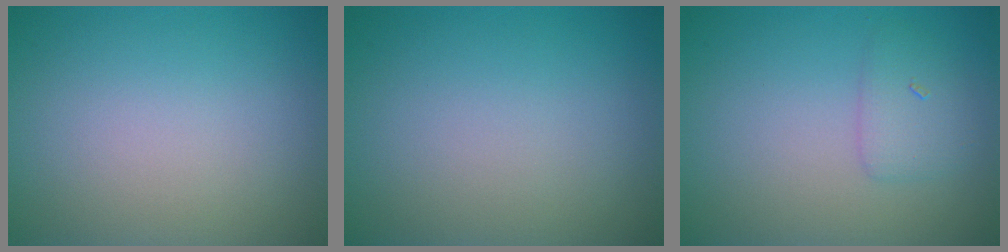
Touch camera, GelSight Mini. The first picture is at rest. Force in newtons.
{"total": 0.0}
{"total": 1.8, "press": 1.8, "slide": 0.1}